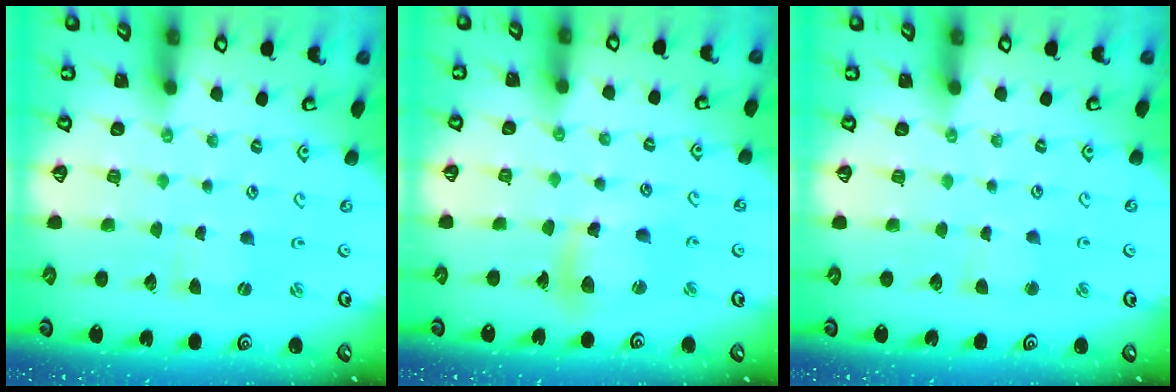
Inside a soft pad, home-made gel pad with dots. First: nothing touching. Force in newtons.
{"total": 11.2, "press": 11.2, "slide": 1.4}
{"total": 2.6, "press": 2.6, "slide": 0.3}